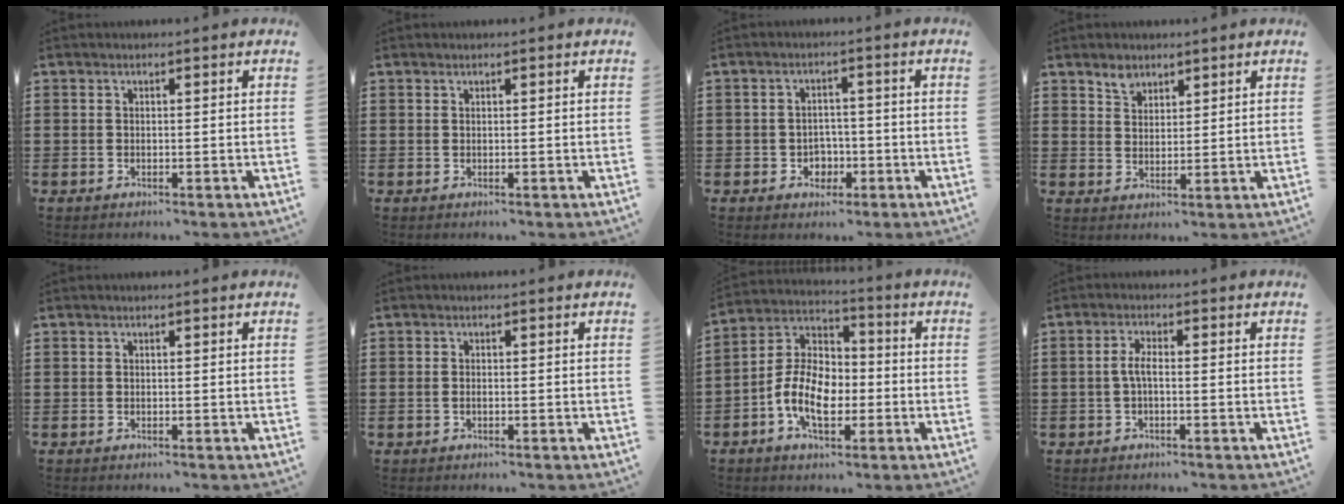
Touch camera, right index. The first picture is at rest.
{"total": 0.0}
{"total": 3.2, "force": [-1.3, 2.6, 1.3], "torque": [-0.030, 0.004, -0.028]}
{"total": 3.0, "force": [2.3, 1.8, 0.6], "torque": [-0.013, 0.002, 0.044]}
{"total": 0.0}
{"total": 0.7, "force": [-0.2, 0.4, 0.6], "torque": [-0.014, -0.002, -0.004]}
{"total": 10.1, "force": [-3.0, 6.2, 7.4], "torque": [-0.179, 0.005, -0.062]}
{"total": 2.8, "force": [-0.5, 0.9, 2.6], "torque": [-0.064, -0.002, -0.015]}